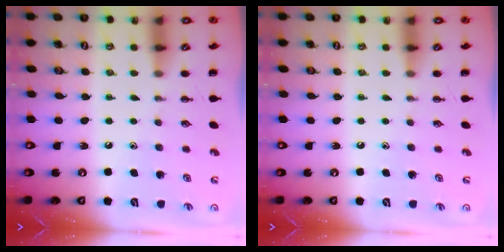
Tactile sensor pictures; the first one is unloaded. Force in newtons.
{"total": 0.0}